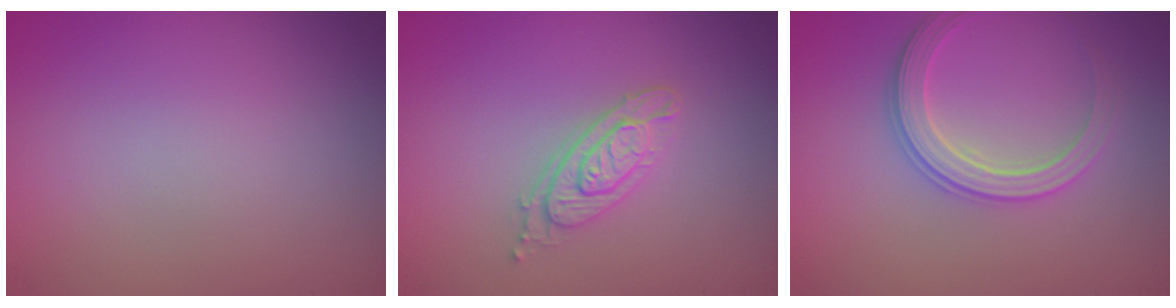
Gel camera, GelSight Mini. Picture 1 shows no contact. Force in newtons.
{"total": 2.9, "press": 2.6, "slide": 1.4}
{"total": 3.0, "press": 2.9, "slide": 0.3}